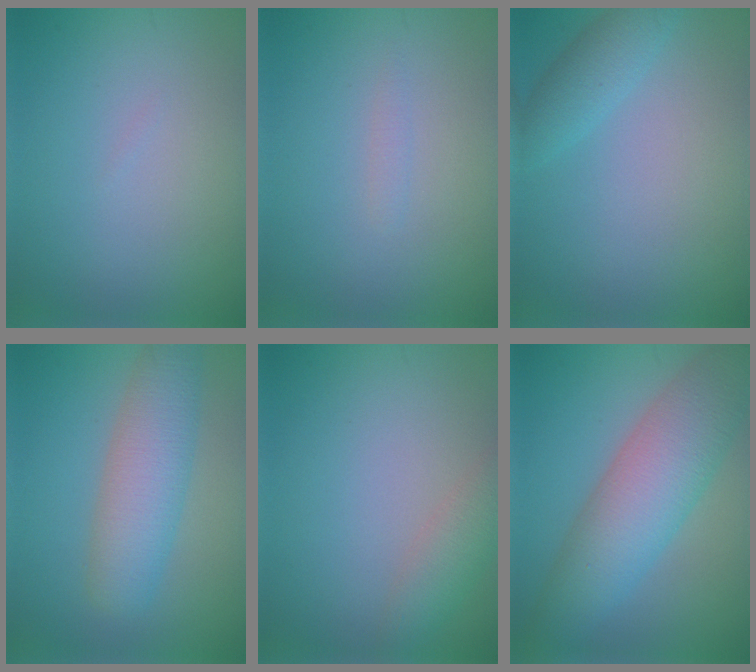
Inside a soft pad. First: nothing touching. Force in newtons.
{"total": 0.6, "press": 0.6, "slide": 0.1}
{"total": 2.4, "press": 2.4, "slide": 0.1}
{"total": 5.5, "press": 5.5, "slide": 0.1}
{"total": 2.6, "press": 2.6, "slide": 0.1}
{"total": 7.8, "press": 7.8, "slide": 0.2}